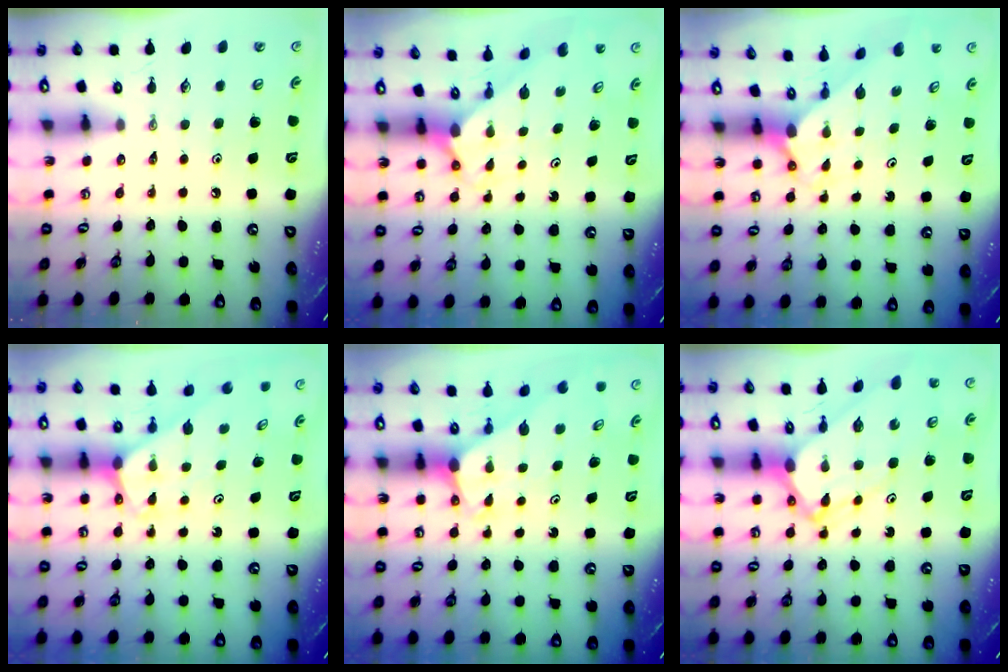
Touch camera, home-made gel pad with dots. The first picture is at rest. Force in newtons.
{"total": 1.6, "press": 1.6, "slide": 0.1}
{"total": 1.7, "press": 1.7, "slide": 0.1}
{"total": 2.5, "press": 2.5, "slide": 0.2}
{"total": 3.1, "press": 3.1, "slide": 0.0}
{"total": 7.0, "press": 7.0, "slide": 0.6}